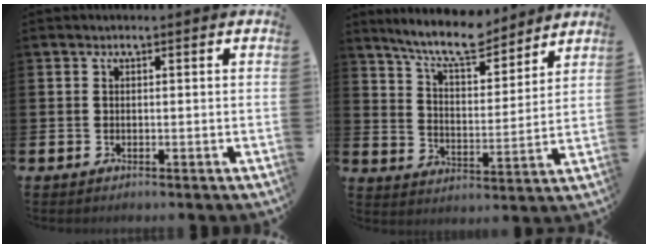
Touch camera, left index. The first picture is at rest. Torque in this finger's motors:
{"motor_torque": [1.07, -1.07, 0.52, 0.21]}